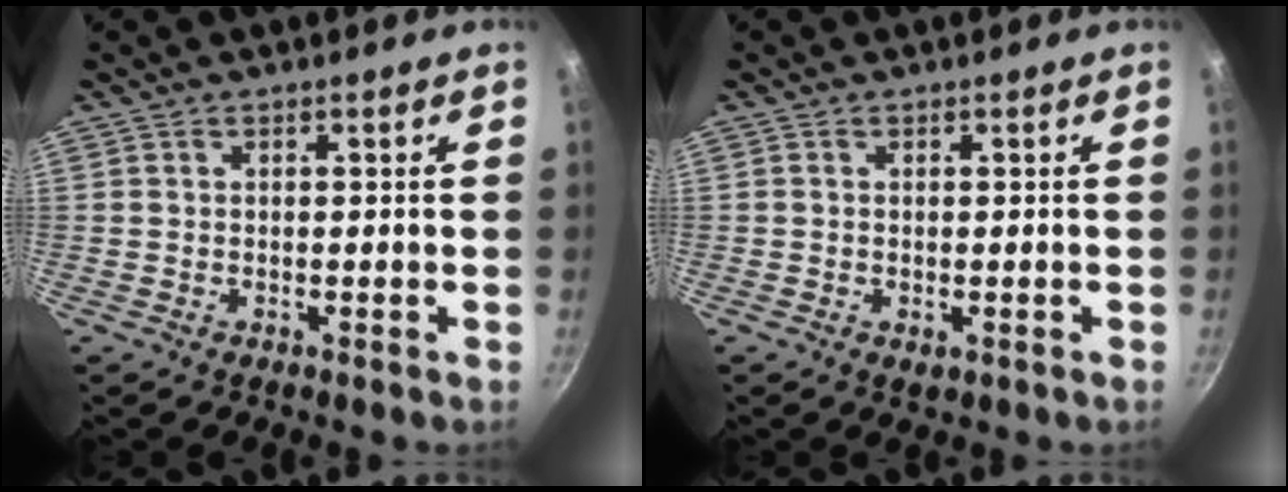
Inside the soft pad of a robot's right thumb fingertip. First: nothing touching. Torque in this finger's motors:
{"motor_torque": [-0.48, -0.18, -0.53, 0.23, 0.02]}